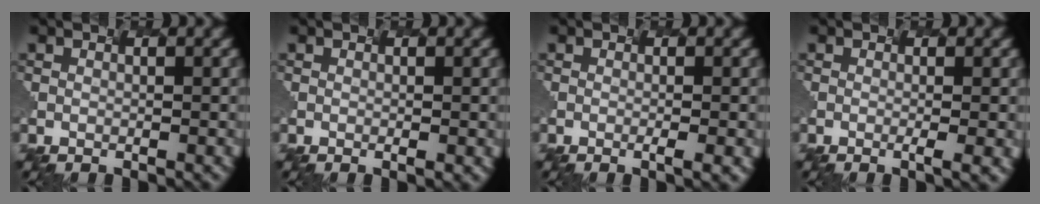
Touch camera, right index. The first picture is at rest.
{"total": 1.1, "force": [-0.1, 0.3, 1.1], "torque": [-0.002, 0.007, 0.004]}
{"total": 2.0, "force": [-0.6, 0.3, 1.9], "torque": [-0.018, 0.005, 0.000]}
{"total": 1.9, "force": [-0.8, 0.0, 1.8], "torque": [-0.027, 0.005, 0.000]}